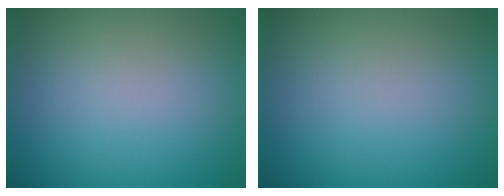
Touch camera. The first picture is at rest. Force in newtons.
{"total": 0.0}